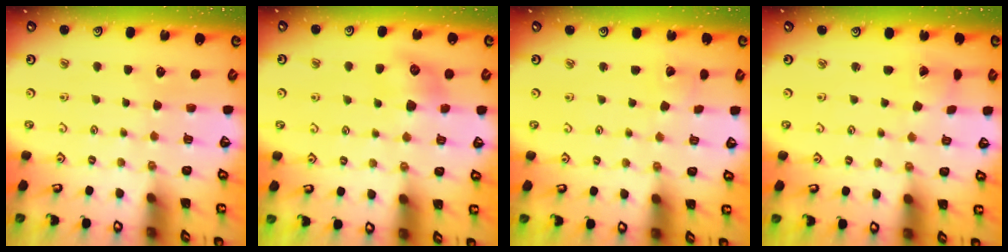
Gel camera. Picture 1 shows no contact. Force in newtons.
{"total": 8.0, "press": 8.0, "slide": 0.4}
{"total": 2.2, "press": 2.2, "slide": 0.2}
{"total": 1.7, "press": 1.7, "slide": 0.1}